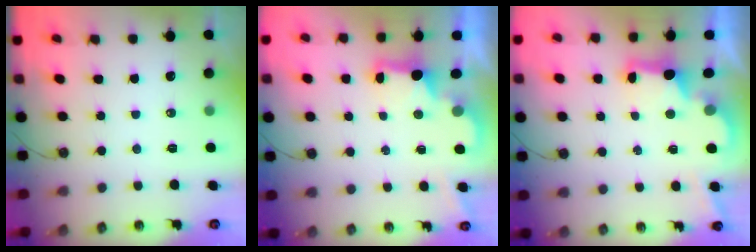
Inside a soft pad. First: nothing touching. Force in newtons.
{"total": 2.0, "press": 2.0, "slide": 0.5}
{"total": 2.9, "press": 2.8, "slide": 0.9}